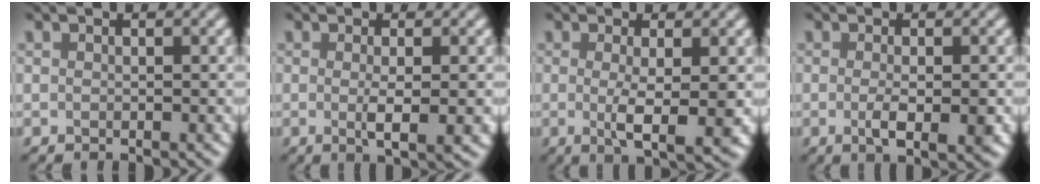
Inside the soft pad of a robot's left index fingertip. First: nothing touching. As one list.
[{"total": 3.2, "force": [-0.4, 0.6, 3.1], "torque": [-0.052, -0.006, -0.004]}, {"total": 4.1, "force": [-0.4, 0.8, 4.0], "torque": [-0.069, -0.009, -0.004]}, {"total": 3.2, "force": [-0.7, 0.8, 3.0], "torque": [-0.056, -0.008, -0.010]}]